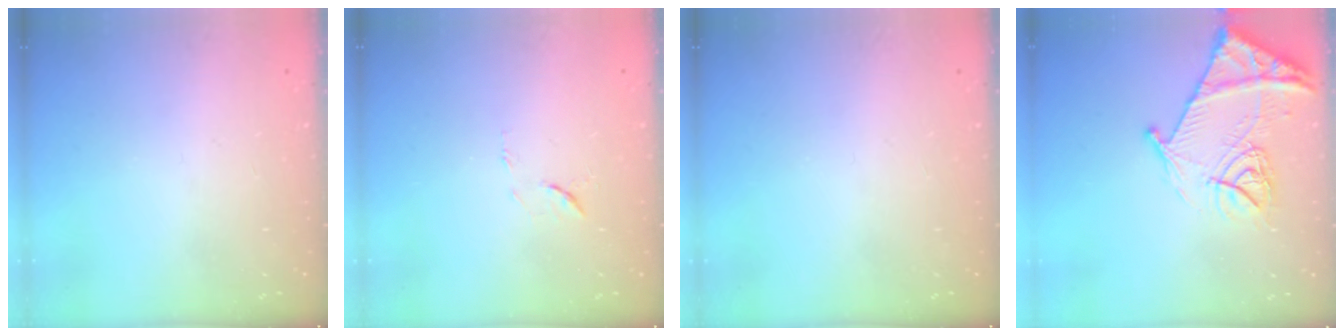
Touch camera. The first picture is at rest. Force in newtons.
{"total": 6.4, "press": 6.4, "slide": 0.6}
{"total": 0.0}
{"total": 15.9, "press": 15.8, "slide": 1.6}